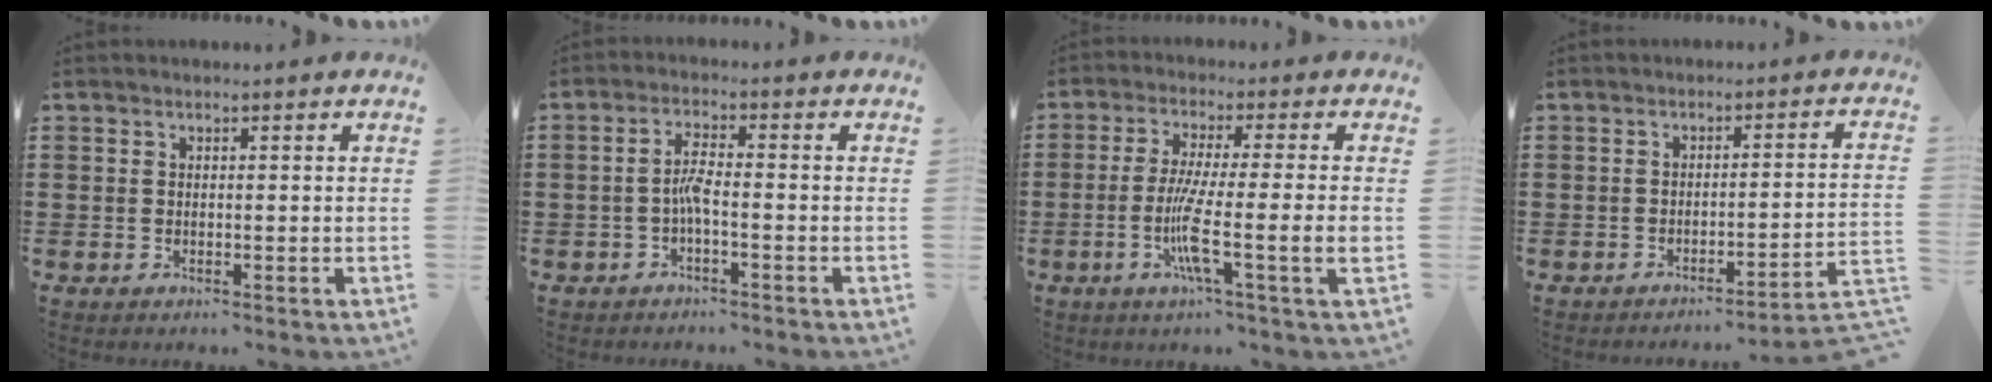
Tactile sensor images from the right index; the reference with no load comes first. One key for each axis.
{"total": 3.1, "fx": -1.1, "fy": 0.5, "fz": 2.9, "tx": -0.063, "ty": 0.000, "tz": -0.025}
{"total": 9.9, "fx": -2.1, "fy": 0.4, "fz": 9.7, "tx": -0.195, "ty": -0.017, "tz": -0.046}
{"total": 3.0, "fx": -2.5, "fy": -0.5, "fz": 1.6, "tx": -0.033, "ty": -0.011, "tz": -0.053}